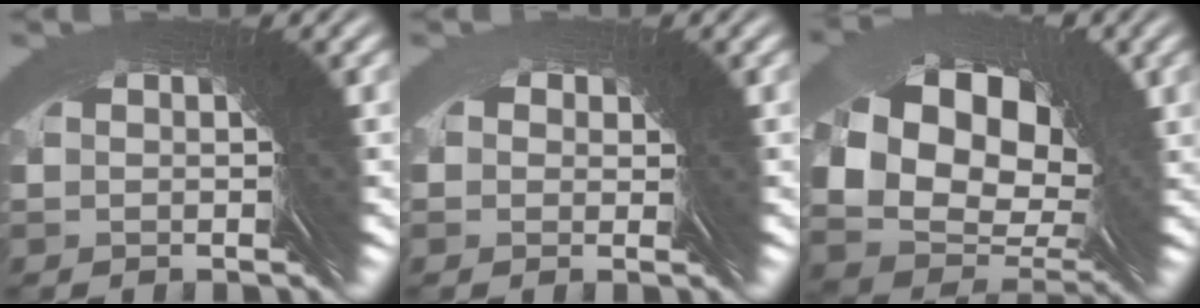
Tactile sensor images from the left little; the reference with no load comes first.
{"total": 1.5, "force": [0.7, 1.2, -0.4], "torque": [-0.006, 0.002, 0.012]}
{"total": 6.8, "force": [0.5, 5.8, 3.5], "torque": [-0.074, -0.014, 0.013]}